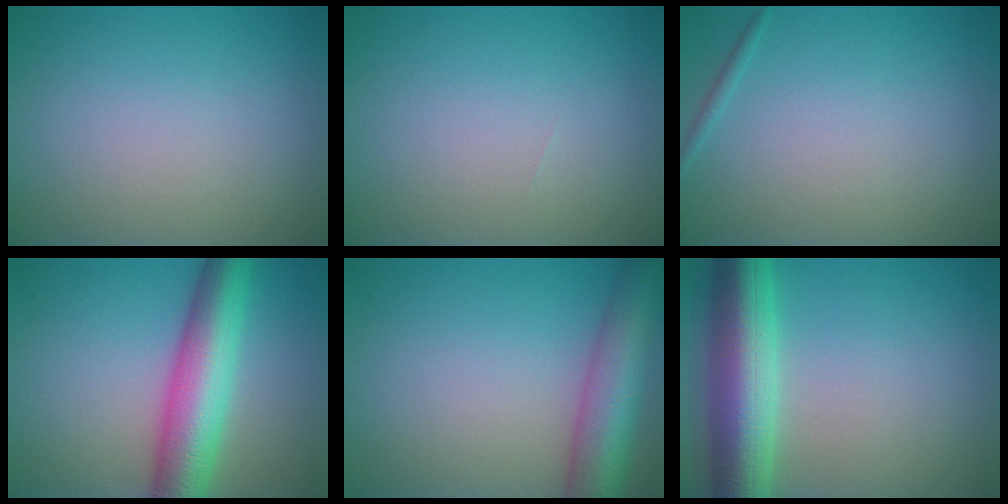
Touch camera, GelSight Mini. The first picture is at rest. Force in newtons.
{"total": 0.0}
{"total": 0.6, "press": 0.6, "slide": 0.1}
{"total": 8.6, "press": 8.6, "slide": 0.2}
{"total": 7.8, "press": 7.8, "slide": 0.4}
{"total": 8.9, "press": 8.9, "slide": 0.2}